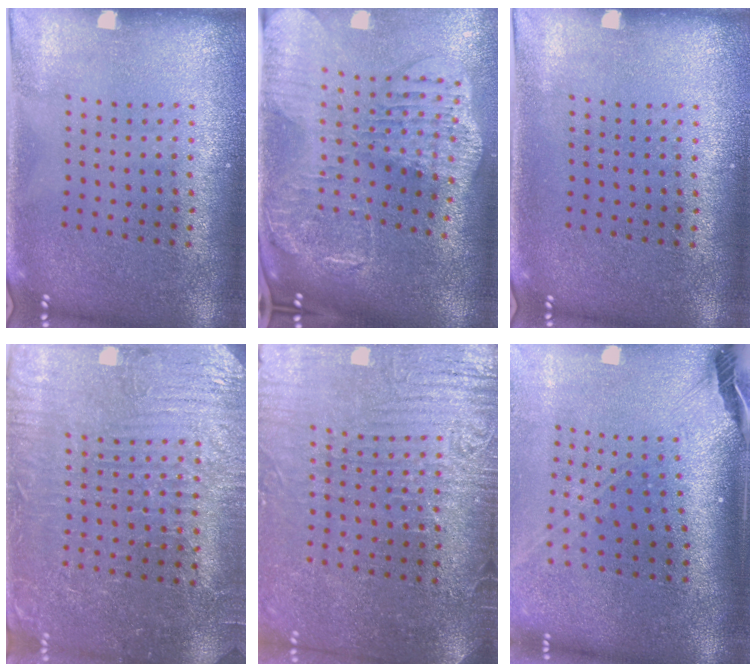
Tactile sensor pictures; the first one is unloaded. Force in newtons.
{"total": 3.3, "press": 2.6, "slide": 2.0}
{"total": 0.0}
{"total": 3.8, "press": 3.7, "slide": 0.8}
{"total": 4.0, "press": 3.7, "slide": 1.4}
{"total": 2.8, "press": 2.0, "slide": 1.9}